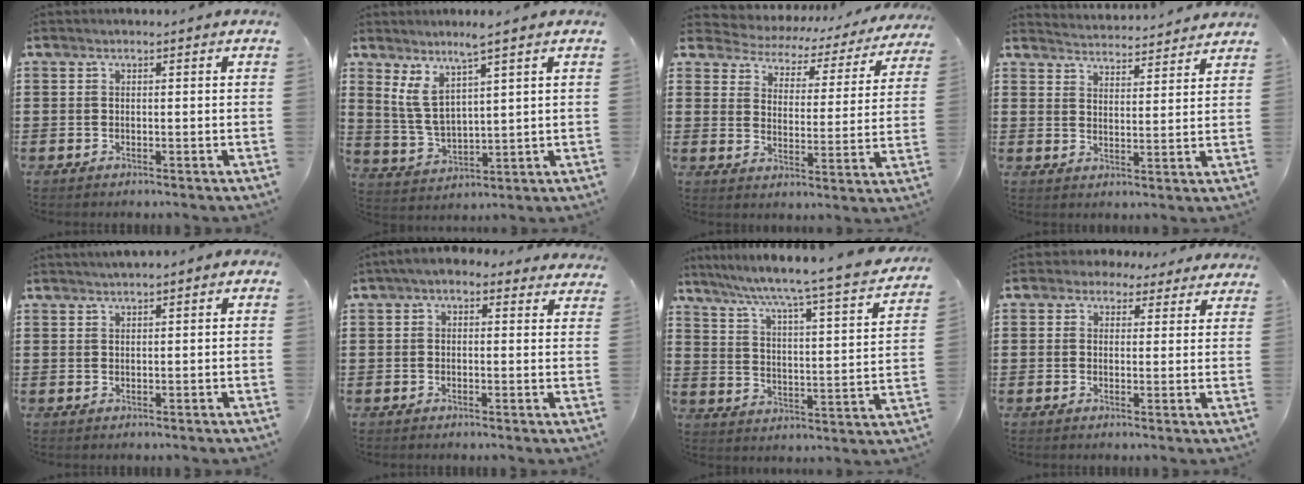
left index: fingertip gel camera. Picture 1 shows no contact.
{"total": 6.4, "force": [3.6, 1.5, 5.0], "torque": [-0.116, -0.011, 0.060]}
{"total": 2.7, "force": [2.6, 0.9, -0.2], "torque": [-0.021, -0.026, 0.033]}
{"total": 3.7, "force": [3.7, -0.4, -0.5], "torque": [-0.005, -0.026, 0.064]}
{"total": 0.5, "force": [0.1, 0.2, 0.4], "torque": [-0.009, 0.001, 0.002]}
{"total": 1.6, "force": [0.1, 1.2, 1.0], "torque": [-0.024, 0.009, -0.002]}
{"total": 5.0, "force": [4.3, -1.2, 2.2], "torque": [-0.065, -0.050, 0.058]}
{"total": 2.3, "force": [1.5, 1.7, 0.4], "torque": [-0.017, 0.010, 0.026]}